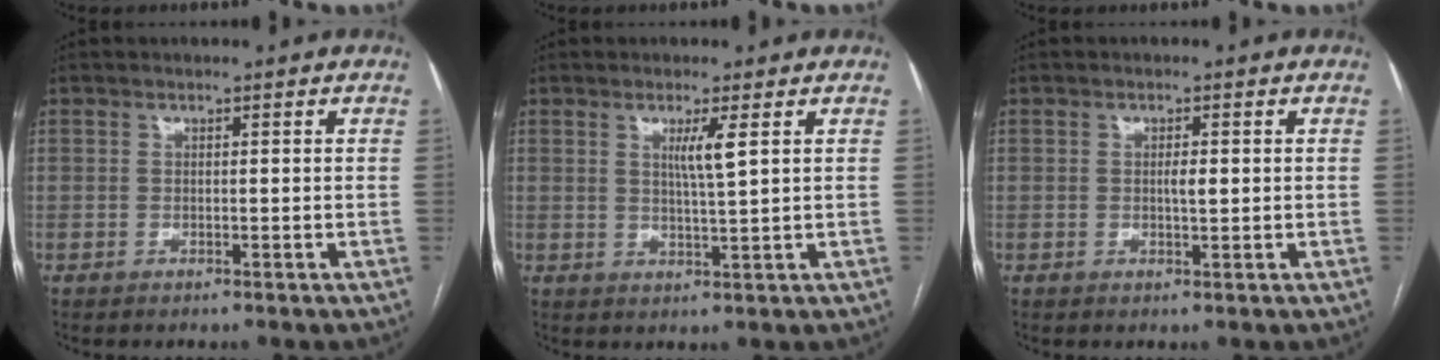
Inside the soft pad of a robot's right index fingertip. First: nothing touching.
{"total": 3.6, "force": [1.3, -0.5, 3.3], "torque": [-0.061, -0.007, 0.023]}
{"total": 1.7, "force": [0.1, 0.4, 1.6], "torque": [-0.030, 0.001, 0.003]}